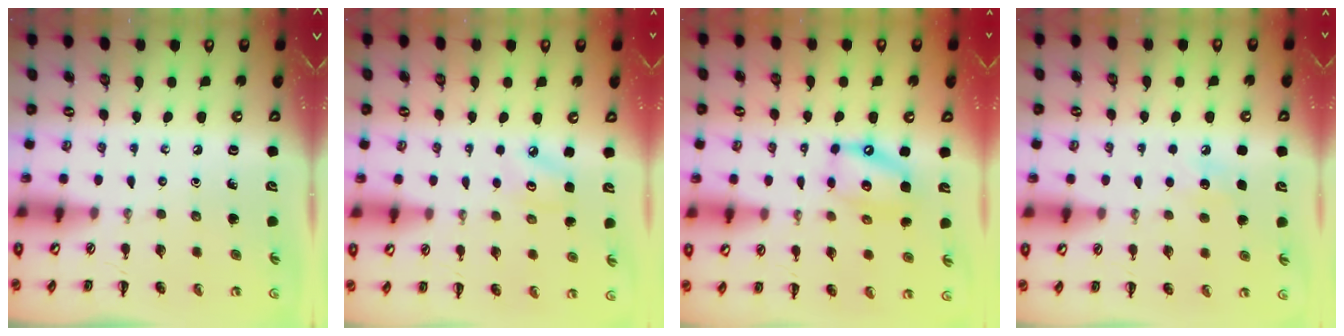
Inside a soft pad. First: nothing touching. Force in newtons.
{"total": 4.1, "press": 3.9, "slide": 1.1}
{"total": 12.3, "press": 12.0, "slide": 2.5}
{"total": 6.1, "press": 5.9, "slide": 1.6}